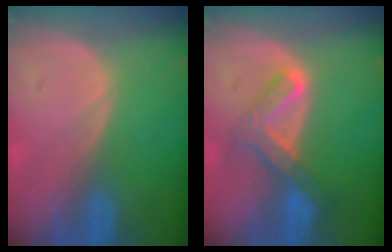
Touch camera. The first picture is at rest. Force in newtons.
{"total": 6.5, "press": 5.9, "slide": 2.6}